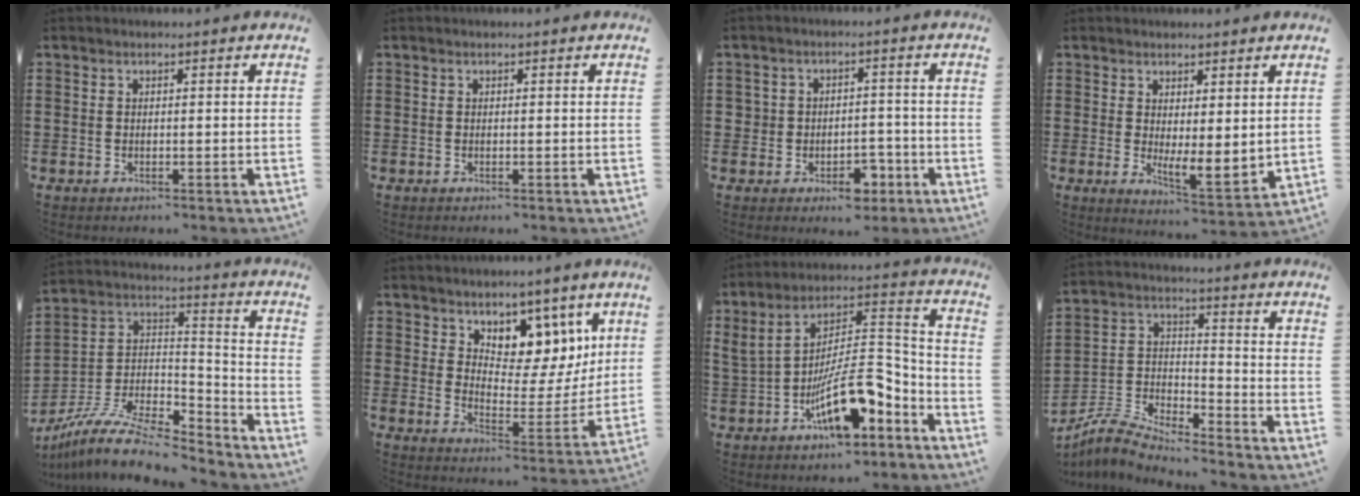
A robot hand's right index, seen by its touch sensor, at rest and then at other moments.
{"total": 0.0}
{"total": 4.5, "force": [-2.1, 3.2, 2.4], "torque": [-0.045, 0.010, -0.039]}
{"total": 3.0, "force": [1.2, 1.1, 2.5], "torque": [-0.053, -0.008, 0.022]}
{"total": 11.1, "force": [-9.1, 3.1, 5.6], "torque": [-0.113, 0.016, -0.177]}
{"total": 7.0, "force": [5.4, 4.2, 1.6], "torque": [-0.050, -0.050, 0.095]}
{"total": 13.0, "force": [-6.5, 5.3, 9.9], "torque": [-0.163, 0.005, -0.127]}
{"total": 5.5, "force": [-5.3, 0.6, 1.3], "torque": [-0.050, -0.012, -0.112]}